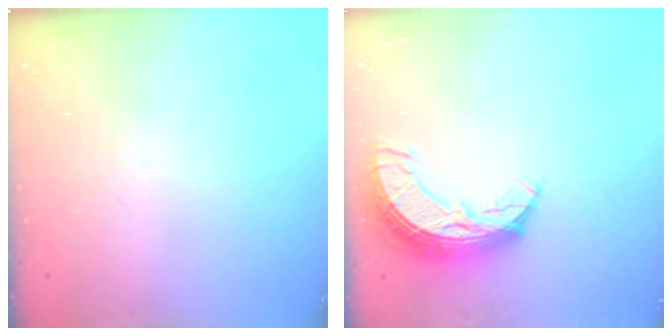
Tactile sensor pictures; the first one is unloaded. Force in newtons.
{"total": 10.5, "press": 10.4, "slide": 0.9}